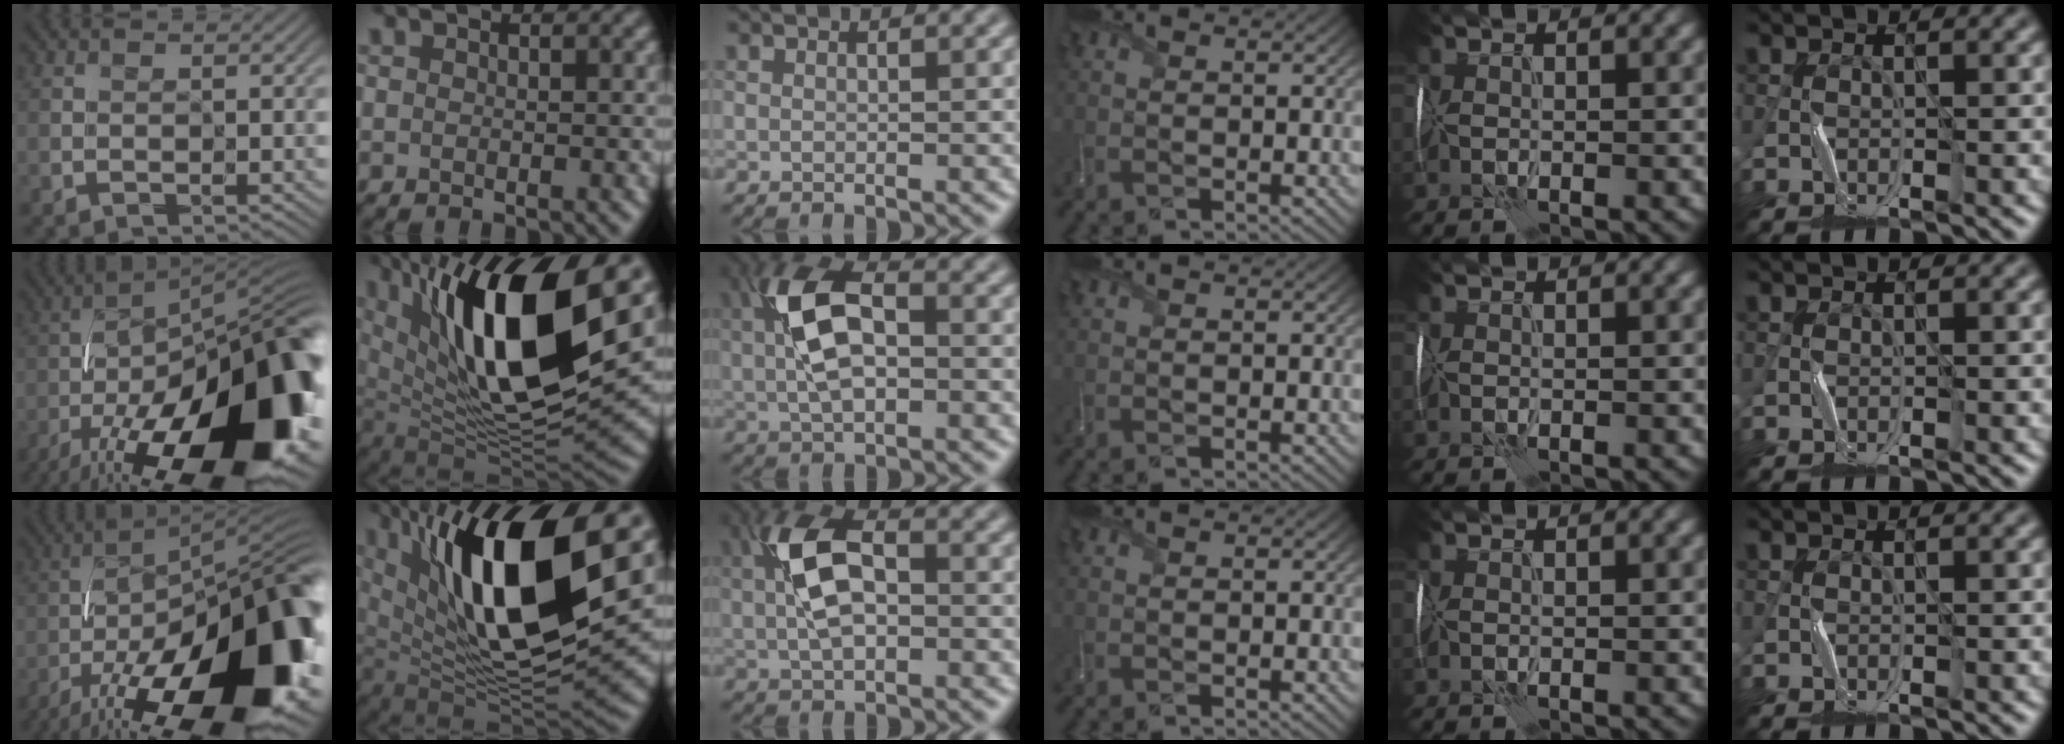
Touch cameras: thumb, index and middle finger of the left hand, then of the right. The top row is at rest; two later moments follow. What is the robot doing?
{"motion": "wrap", "object": "ribbon"}